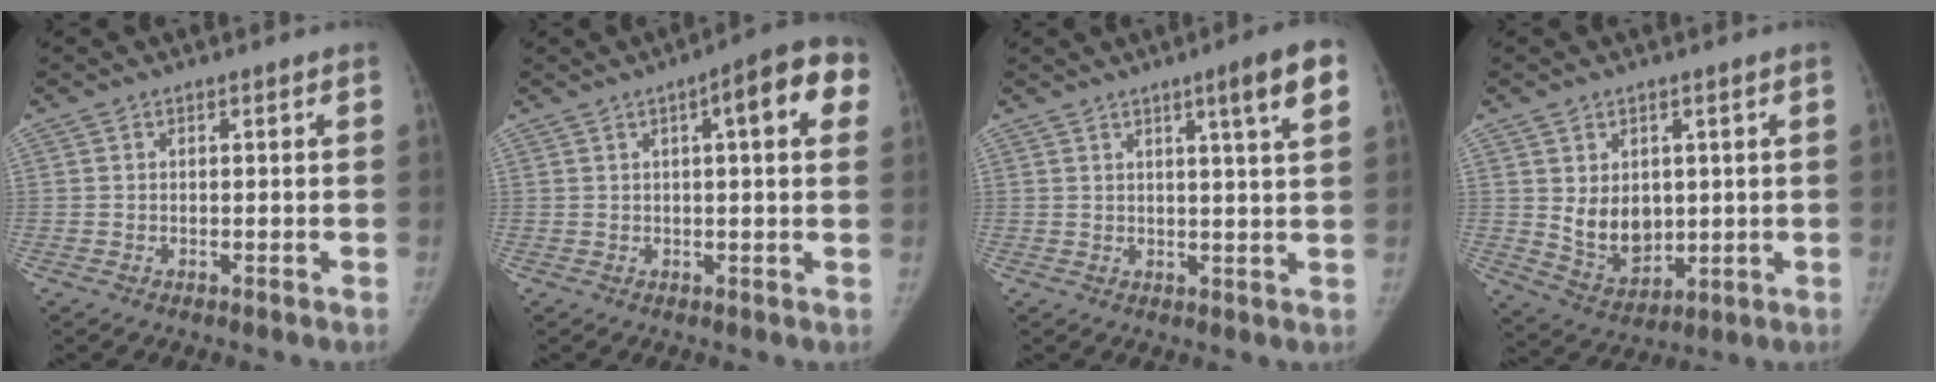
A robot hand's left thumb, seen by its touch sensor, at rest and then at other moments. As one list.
[{"total": 10.4, "force": [3.4, 2.9, 9.4], "torque": [-0.094, 0.015, 0.029]}, {"total": 7.4, "force": [3.6, 0.1, 6.5], "torque": [-0.089, -0.013, 0.049]}, {"total": 8.6, "force": [1.1, 6.4, 5.6], "torque": [-0.059, -0.023, 0.043]}]